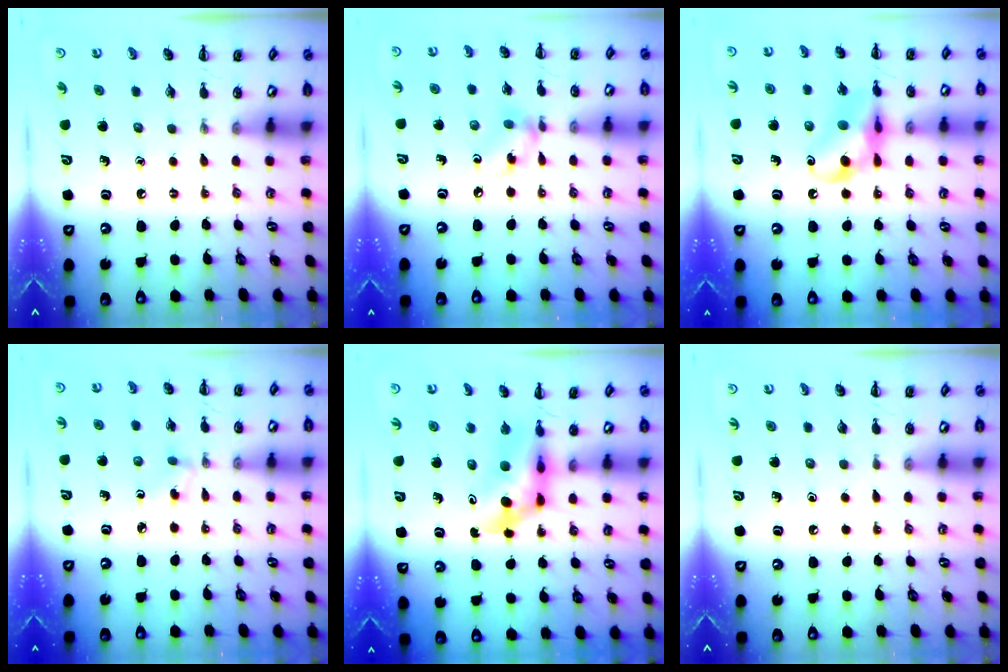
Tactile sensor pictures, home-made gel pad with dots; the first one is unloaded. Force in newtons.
{"total": 6.4, "press": 6.4, "slide": 1.0}
{"total": 12.3, "press": 12.1, "slide": 2.1}
{"total": 2.6, "press": 2.4, "slide": 1.0}
{"total": 5.4, "press": 5.3, "slide": 1.0}
{"total": 0.0}